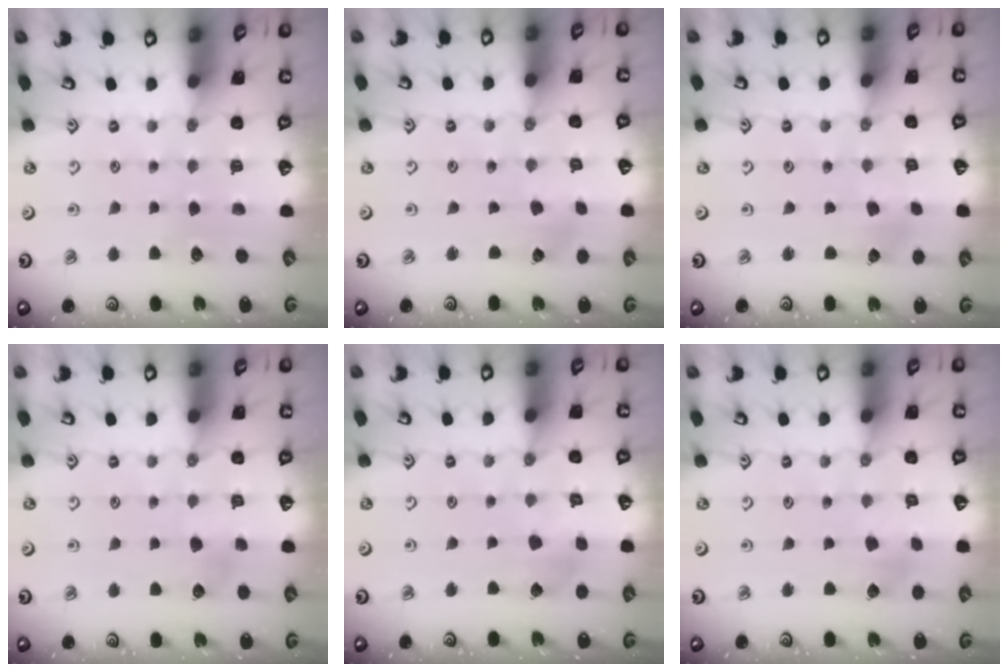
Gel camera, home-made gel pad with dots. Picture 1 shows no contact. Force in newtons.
{"total": 0.0}
{"total": 2.6, "press": 2.6, "slide": 0.6}
{"total": 3.2, "press": 3.1, "slide": 0.5}
{"total": 5.8, "press": 5.8, "slide": 0.4}
{"total": 3.7, "press": 3.6, "slide": 0.6}